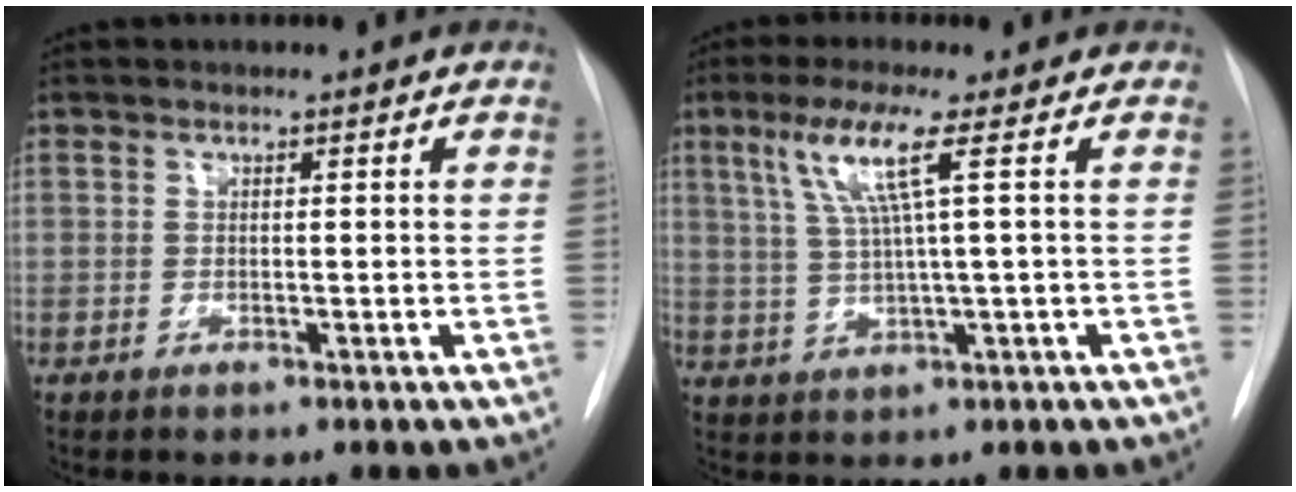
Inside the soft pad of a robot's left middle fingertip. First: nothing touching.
{"total": 6.8, "force": [2.6, -1.2, 6.2], "torque": [-0.131, 0.006, 0.055]}